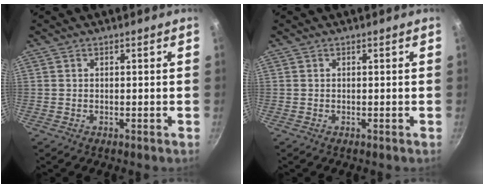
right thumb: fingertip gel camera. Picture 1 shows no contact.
{"total": 0.0}